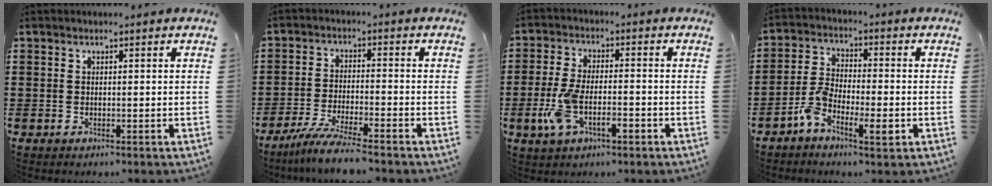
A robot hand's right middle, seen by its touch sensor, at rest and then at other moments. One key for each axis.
{"total": 5.9, "fx": -5.1, "fy": -0.3, "fz": 3.1, "tx": -0.067, "ty": -0.017, "tz": -0.098}
{"total": 7.4, "fx": -2.8, "fy": 3.2, "fz": 6.0, "tx": -0.132, "ty": -0.004, "tz": -0.055}
{"total": 6.1, "fx": -3.3, "fy": 2.4, "fz": 4.5, "tx": -0.101, "ty": 0.002, "tz": -0.067}